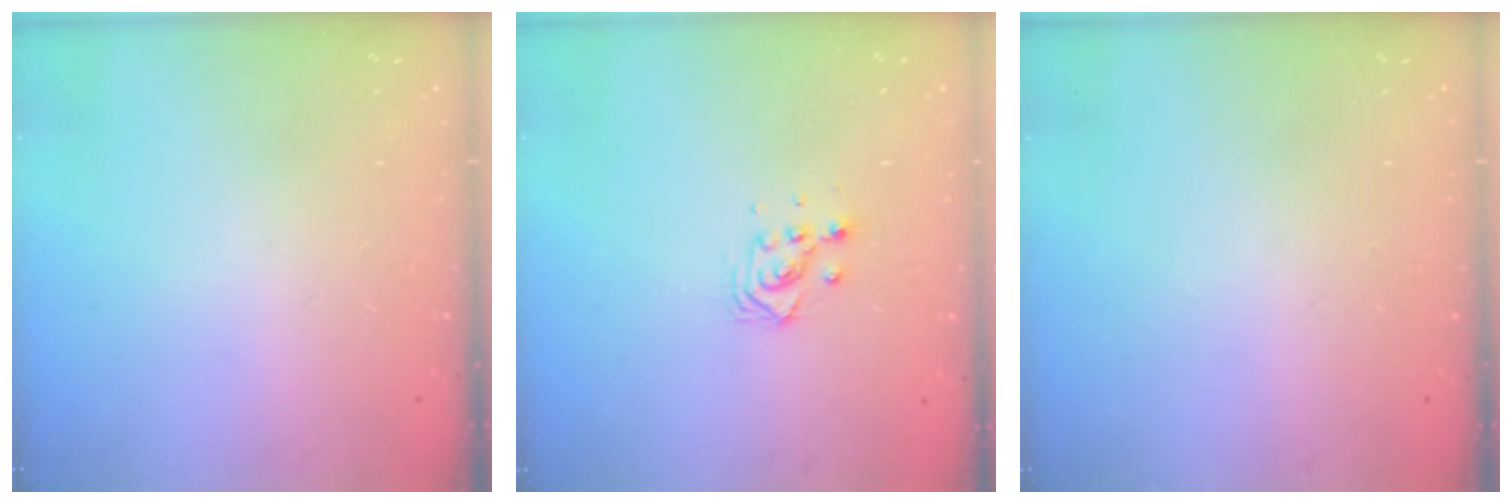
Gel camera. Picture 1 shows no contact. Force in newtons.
{"total": 3.8, "press": 3.8, "slide": 0.3}
{"total": 0.0}